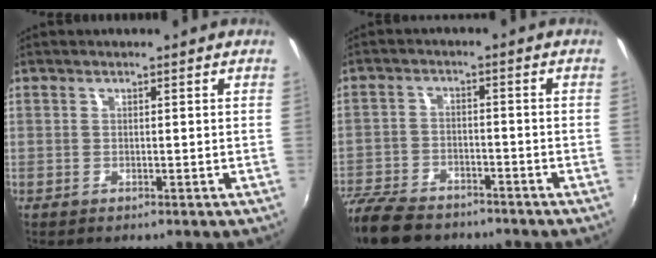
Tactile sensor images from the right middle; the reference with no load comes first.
{"total": 14.3, "force": [-11.3, 6.3, 6.1], "torque": [-0.164, -0.019, -0.201]}